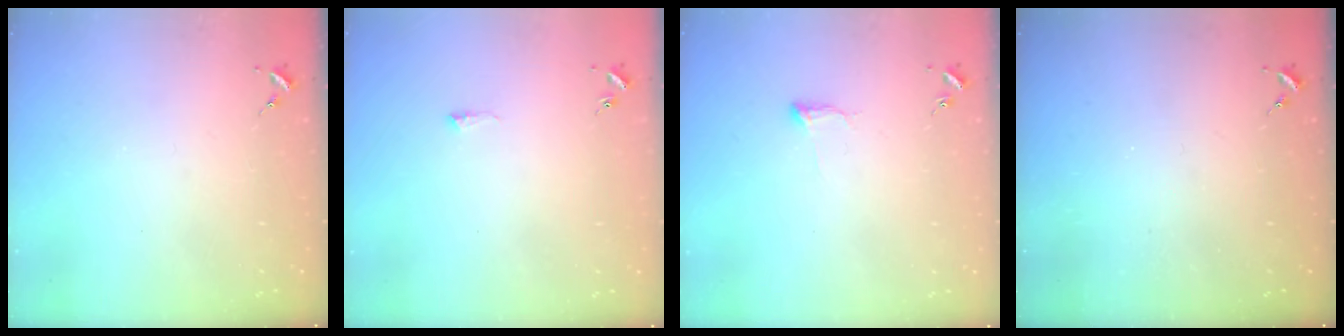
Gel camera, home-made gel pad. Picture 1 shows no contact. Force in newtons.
{"total": 4.8, "press": 4.7, "slide": 0.7}
{"total": 4.7, "press": 4.7, "slide": 0.7}
{"total": 0.0}